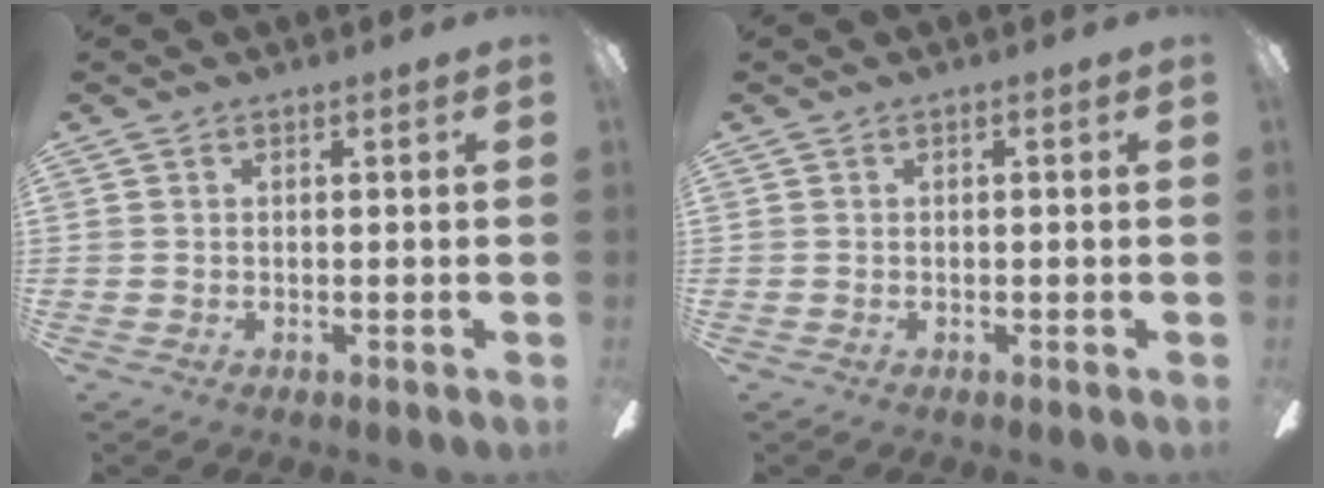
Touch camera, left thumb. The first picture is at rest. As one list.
[{"total": 0.0}]